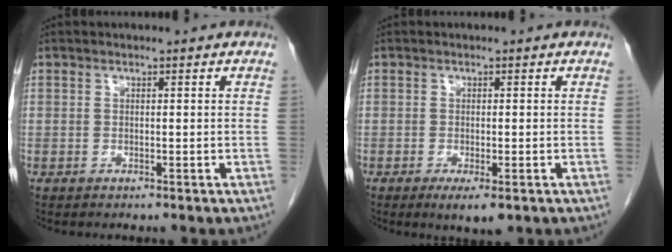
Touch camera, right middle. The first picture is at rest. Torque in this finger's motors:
{"motor_torque": [0.65, -0.21, 0.05, 0.04]}